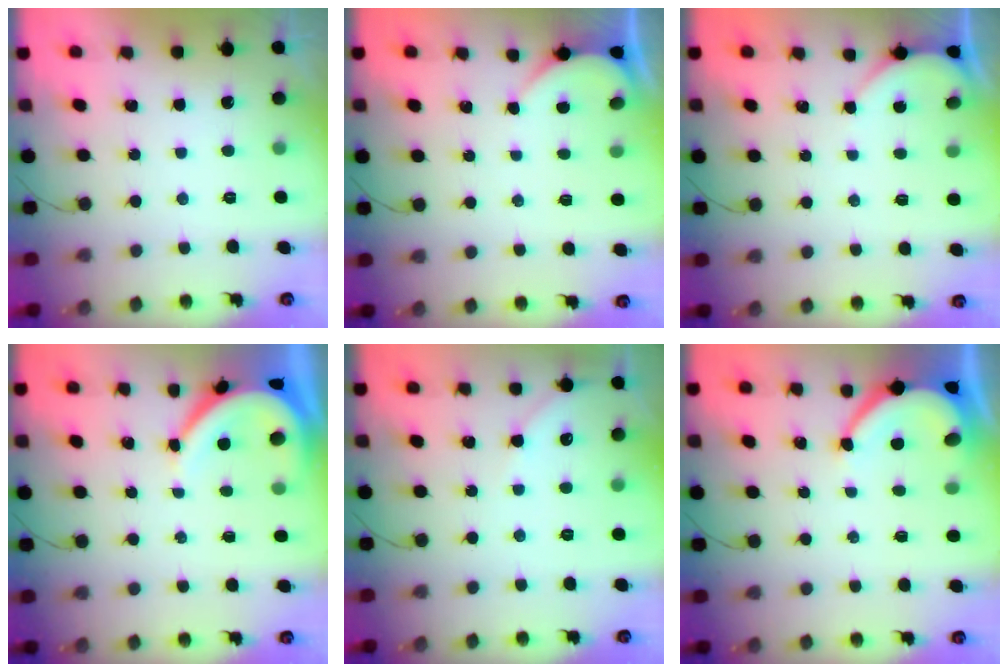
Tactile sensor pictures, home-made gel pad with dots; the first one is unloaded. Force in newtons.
{"total": 1.3, "press": 1.3, "slide": 0.1}
{"total": 2.2, "press": 2.2, "slide": 0.3}
{"total": 7.3, "press": 7.3, "slide": 0.9}
{"total": 2.9, "press": 2.9, "slide": 0.4}
{"total": 6.8, "press": 6.8, "slide": 0.5}